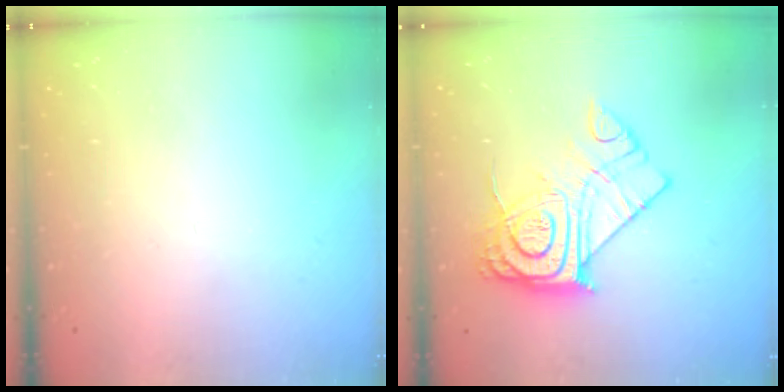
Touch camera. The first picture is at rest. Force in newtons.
{"total": 19.5, "press": 19.4, "slide": 1.6}